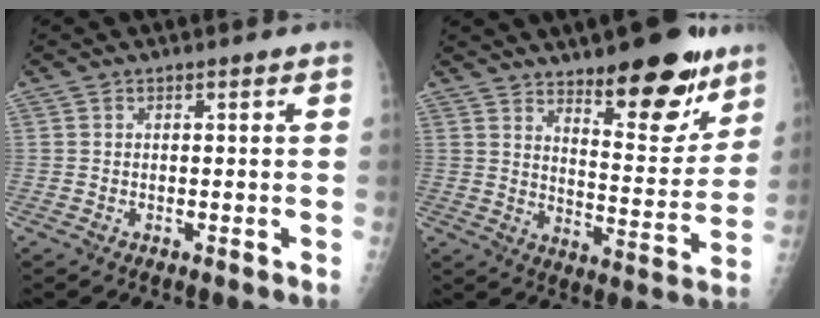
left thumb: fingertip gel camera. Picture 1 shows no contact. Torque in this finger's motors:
{"motor_torque": [0.33, 0.48, 0.23, -0.08, 0.14]}